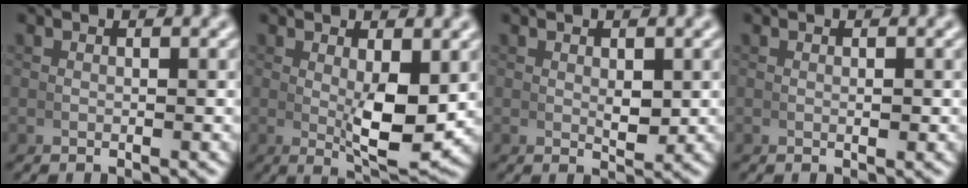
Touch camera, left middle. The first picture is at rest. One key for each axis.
{"total": 5.3, "fx": 0.5, "fy": 1.5, "fz": 5.0, "tx": -0.079, "ty": -0.023, "tz": 0.016}
{"total": 1.7, "fx": 0.4, "fy": 0.7, "fz": 1.5, "tx": -0.023, "ty": -0.010, "tz": 0.013}
{"total": 0.5, "fx": 0.1, "fy": 0.2, "fz": 0.5, "tx": -0.008, "ty": 0.000, "tz": 0.003}